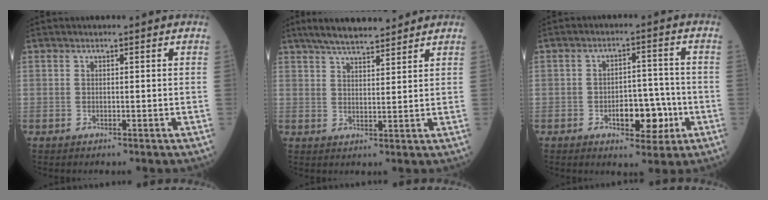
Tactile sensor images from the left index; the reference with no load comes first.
{"total": 8.6, "force": [7.5, 1.4, 4.0], "torque": [-0.066, 0.020, 0.123]}
{"total": 7.4, "force": [-2.8, 3.7, 5.8], "torque": [-0.083, 0.013, -0.036]}